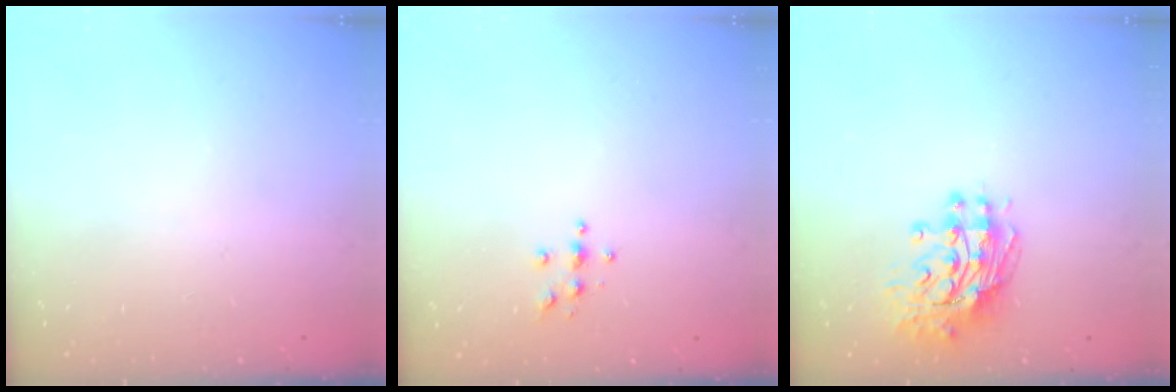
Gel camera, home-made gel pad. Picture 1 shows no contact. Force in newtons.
{"total": 3.7, "press": 3.7, "slide": 0.4}
{"total": 11.5, "press": 11.4, "slide": 1.2}